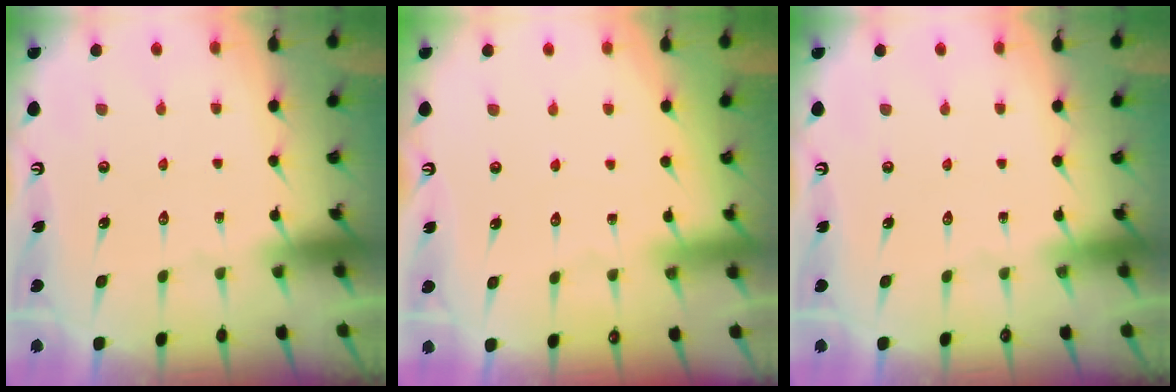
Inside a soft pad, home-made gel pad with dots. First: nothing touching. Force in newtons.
{"total": 2.4, "press": 2.4, "slide": 0.3}
{"total": 0.0}